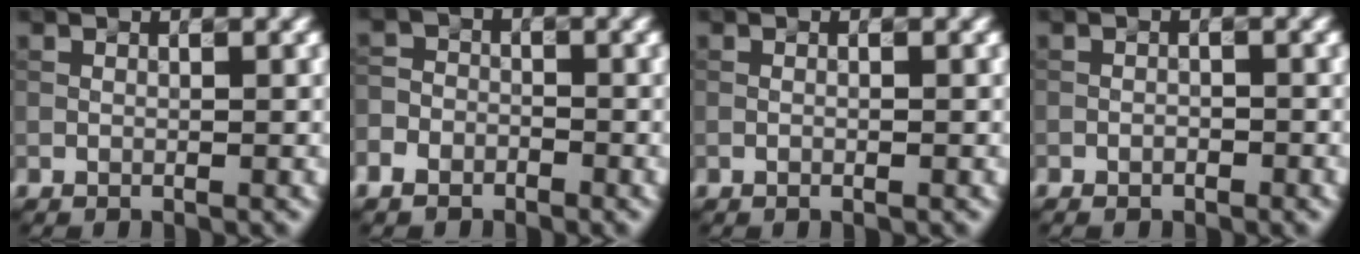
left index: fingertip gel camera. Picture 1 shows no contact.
{"total": 2.7, "force": [-1.9, 1.8, 0.6], "torque": [-0.003, 0.001, -0.048]}
{"total": 0.7, "force": [-0.1, 0.2, 0.7], "torque": [-0.007, -0.011, -0.005]}
{"total": 1.1, "force": [-0.8, 0.6, 0.6], "torque": [-0.009, -0.001, -0.014]}